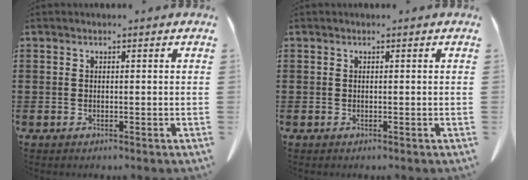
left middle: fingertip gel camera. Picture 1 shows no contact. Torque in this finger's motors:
{"motor_torque": [-0.05, 0.03, 0.00, 0.00]}